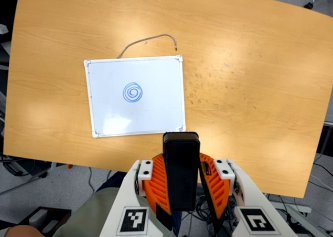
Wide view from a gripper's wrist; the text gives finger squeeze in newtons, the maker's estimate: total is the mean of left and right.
{"total": 8.6, "left": 7.4, "right": 9.8}